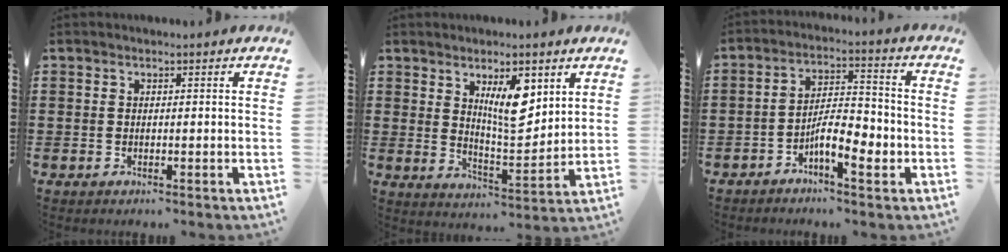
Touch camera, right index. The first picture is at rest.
{"total": 8.3, "force": [4.2, 3.2, 6.5], "torque": [-0.105, -0.011, 0.066]}
{"total": 7.0, "force": [-3.4, 2.4, 5.6], "torque": [-0.101, 0.007, -0.063]}